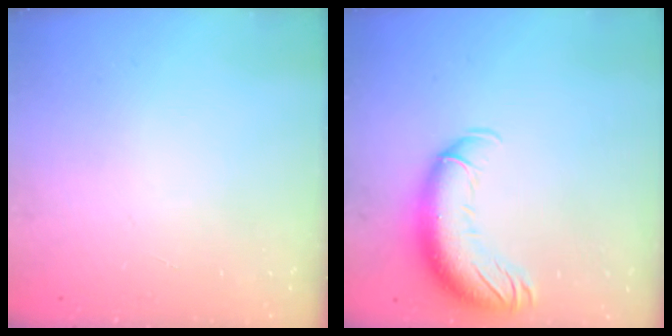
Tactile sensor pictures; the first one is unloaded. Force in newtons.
{"total": 14.0, "press": 13.6, "slide": 3.3}